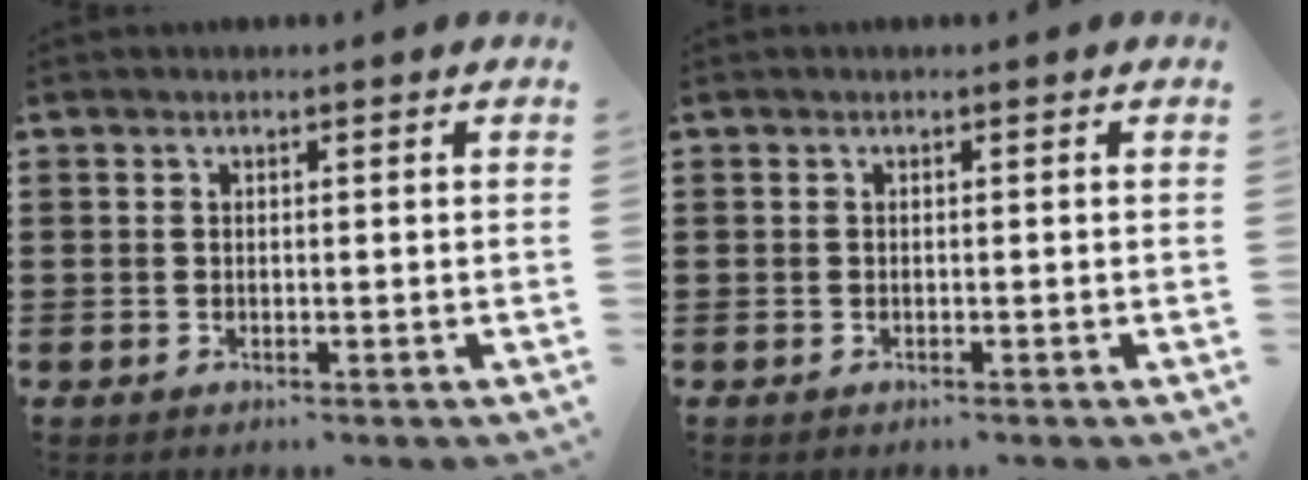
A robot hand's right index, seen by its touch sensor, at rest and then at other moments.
{"total": 0.0}